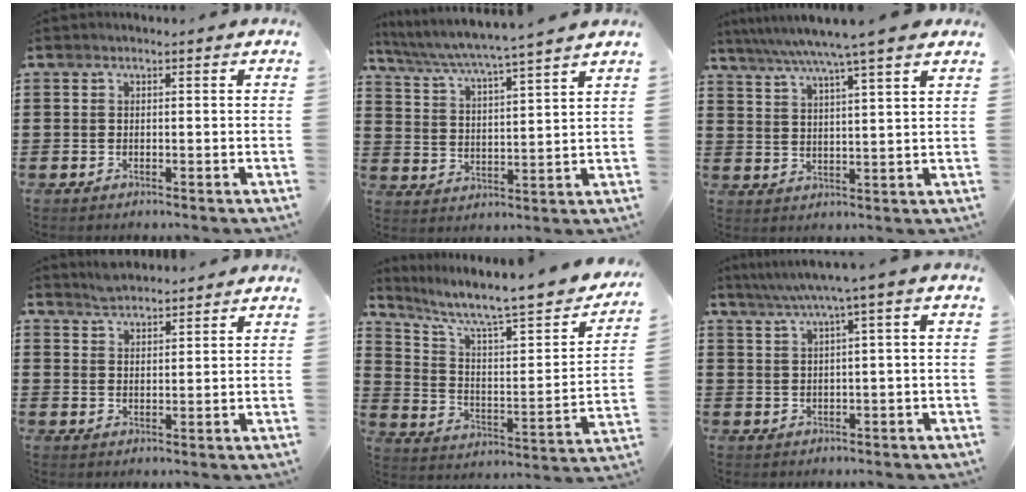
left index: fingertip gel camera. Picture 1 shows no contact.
{"total": 4.4, "force": [4.1, -0.9, 1.5], "torque": [-0.052, -0.033, 0.062]}
{"total": 6.7, "force": [5.5, -1.0, 3.7], "torque": [-0.088, -0.024, 0.093]}
{"total": 2.7, "force": [2.7, 0.4, 0.1], "torque": [-0.010, -0.001, 0.052]}
{"total": 7.9, "force": [6.4, 1.1, 4.5], "torque": [-0.109, -0.053, 0.100]}
{"total": 3.6, "force": [1.2, -0.6, 3.3], "torque": [-0.065, -0.005, 0.016]}